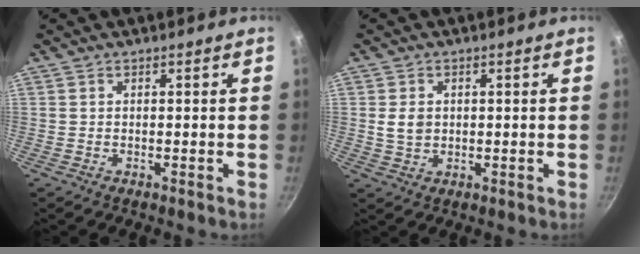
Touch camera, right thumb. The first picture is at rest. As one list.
[{"total": 3.4, "force": [0.4, 2.6, 2.1], "torque": [-0.032, -0.001, 0.011]}]